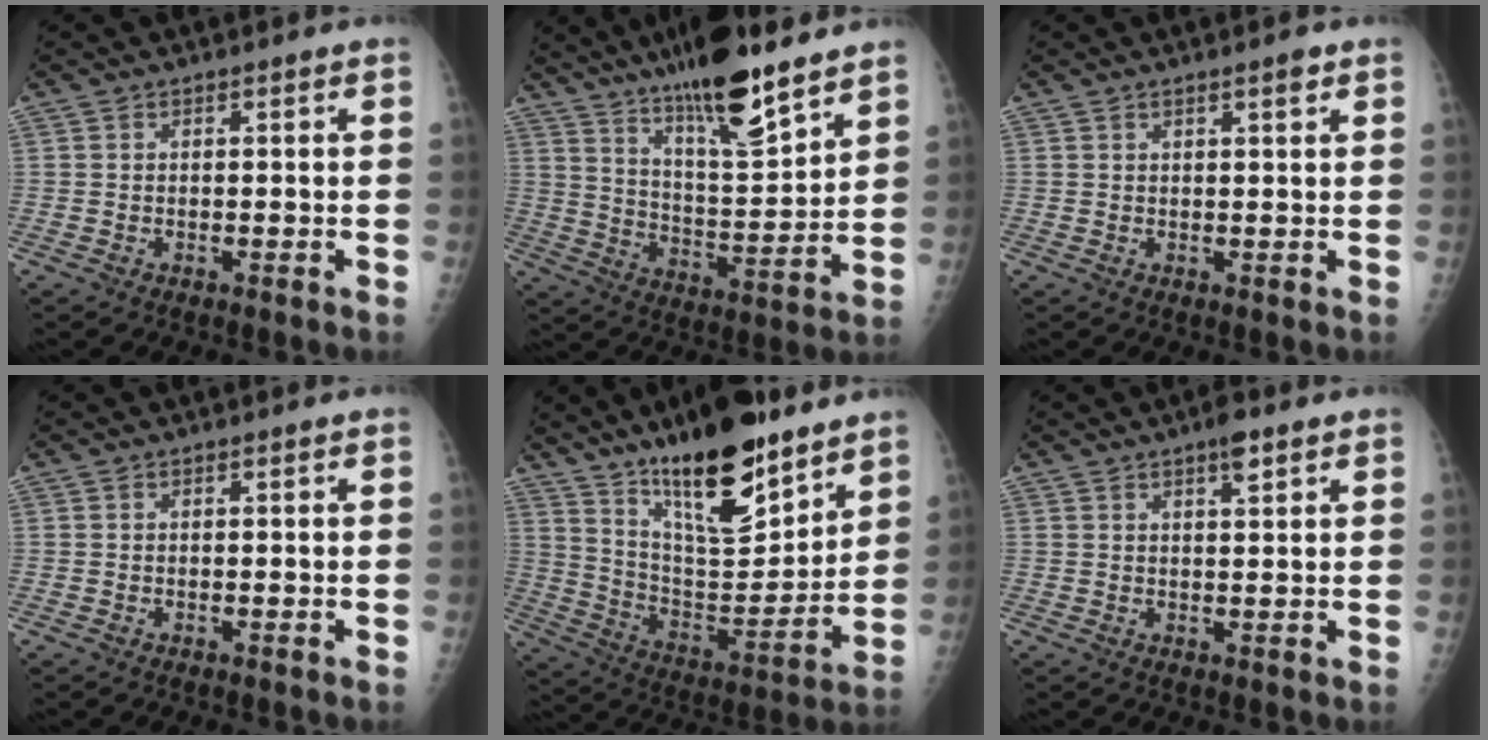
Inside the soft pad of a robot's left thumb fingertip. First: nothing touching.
{"total": 17.9, "force": [13.0, 3.7, 11.8], "torque": [-0.175, -0.074, 0.223]}
{"total": 2.0, "force": [1.2, 0.4, 1.5], "torque": [-0.020, -0.005, 0.018]}
{"total": 0.0}
{"total": 22.5, "force": [15.7, 7.1, 14.4], "torque": [-0.201, -0.083, 0.270]}
{"total": 3.9, "force": [2.4, 1.1, 2.9], "torque": [-0.040, -0.009, 0.035]}